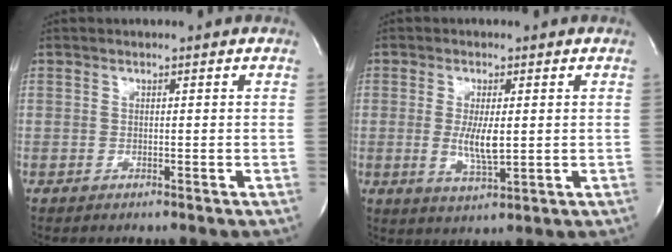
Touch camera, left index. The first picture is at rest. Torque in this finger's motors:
{"motor_torque": [1.00, 0.04, 0.14, 0.04]}